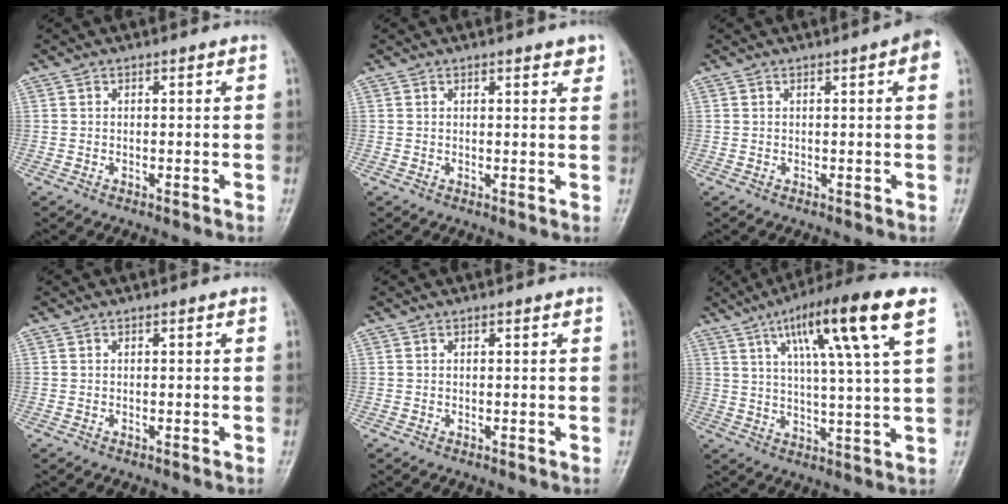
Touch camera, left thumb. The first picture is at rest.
{"total": 2.8, "force": [1.8, 0.7, 1.9], "torque": [-0.016, -0.008, 0.021]}
{"total": 3.3, "force": [1.1, 0.6, 3.0], "torque": [-0.035, 0.005, 0.010]}
{"total": 0.0}
{"total": 0.5, "force": [0.3, 0.1, 0.4], "torque": [-0.006, 0.001, 0.003]}
{"total": 16.5, "force": [7.5, 1.6, 14.6], "torque": [-0.240, -0.010, 0.118]}